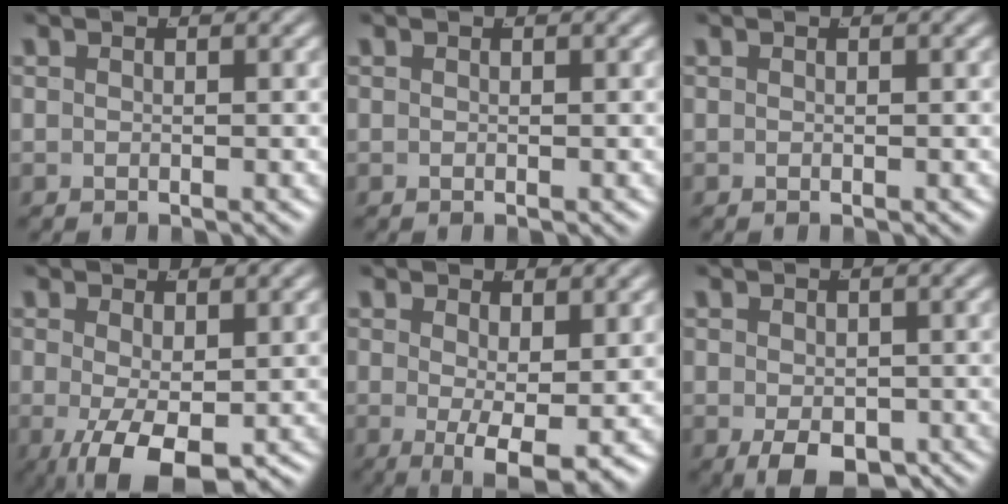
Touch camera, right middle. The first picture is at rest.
{"total": 0.0}
{"total": 0.0}
{"total": 6.6, "force": [-3.0, 2.4, 5.4], "torque": [-0.097, -0.046, -0.020]}
{"total": 5.4, "force": [-1.8, 1.4, 4.9], "torque": [-0.071, -0.034, -0.009]}
{"total": 4.3, "force": [-2.5, 1.8, 3.0], "torque": [-0.042, -0.031, -0.019]}